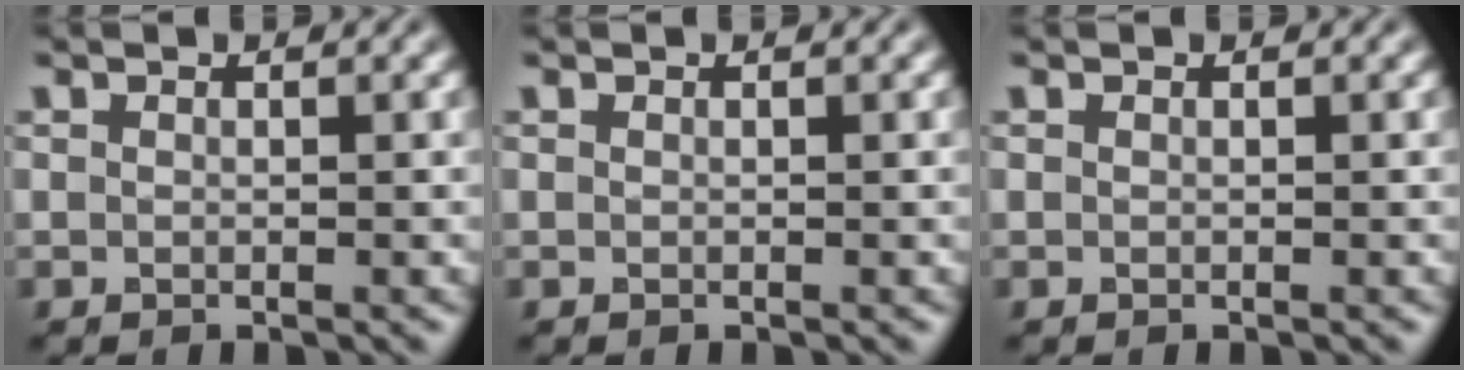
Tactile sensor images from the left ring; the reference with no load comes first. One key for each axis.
{"total": 0.0}
{"total": 0.0}